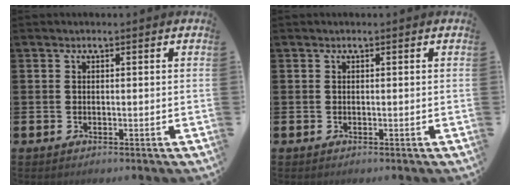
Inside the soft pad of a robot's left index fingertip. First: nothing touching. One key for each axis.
{"total": 0.0}